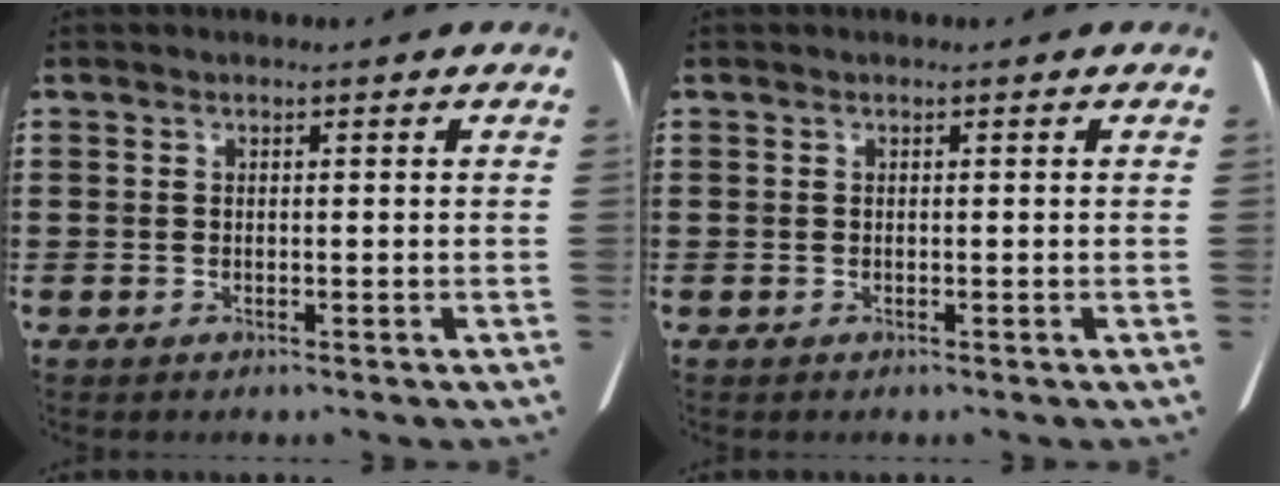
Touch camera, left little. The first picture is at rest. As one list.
[{"total": 0.0}]